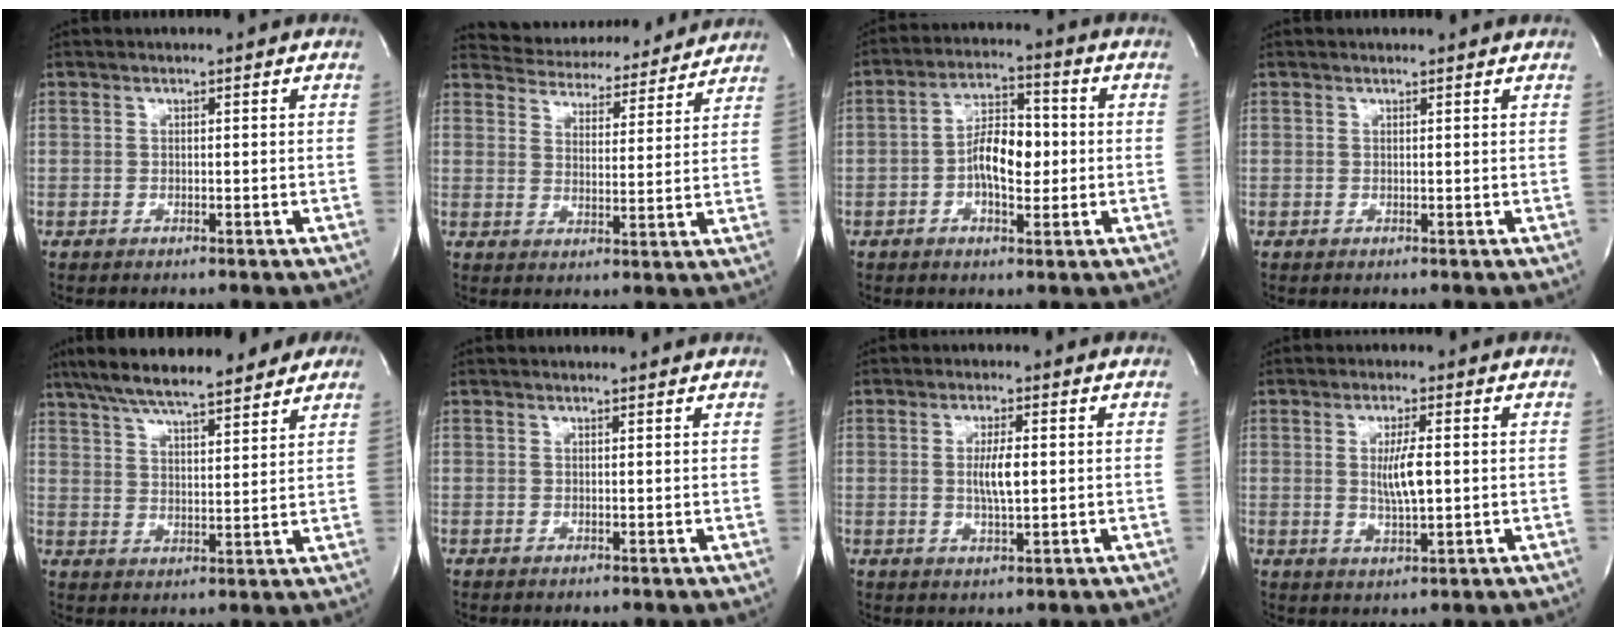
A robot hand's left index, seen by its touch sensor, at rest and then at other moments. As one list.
[{"total": 15.8, "force": [15.0, 3.7, 3.0], "torque": [-0.038, 0.006, 0.195]}, {"total": 8.0, "force": [-1.0, 3.5, 7.2], "torque": [-0.133, 0.016, -0.019]}, {"total": 0.9, "force": [0.9, -0.1, 0.2], "torque": [-0.013, -0.002, 0.008]}, {"total": 16.8, "force": [13.5, 3.5, 9.4], "torque": [-0.160, 0.030, 0.201]}, {"total": 1.7, "force": [1.6, 0.0, 0.4], "torque": [-0.014, 0.001, 0.014]}, {"total": 4.5, "force": [0.2, 0.7, 4.4], "torque": [-0.082, -0.002, 0.003]}, {"total": 5.2, "force": [0.3, 0.8, 5.1], "torque": [-0.095, -0.005, 0.006]}]